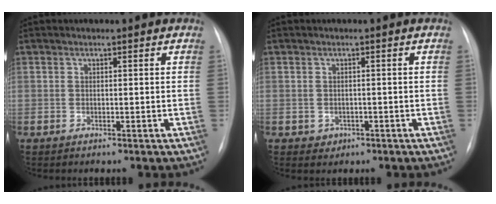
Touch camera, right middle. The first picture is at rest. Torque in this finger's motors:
{"motor_torque": [0.32, -0.08, 0.03, 0.00]}